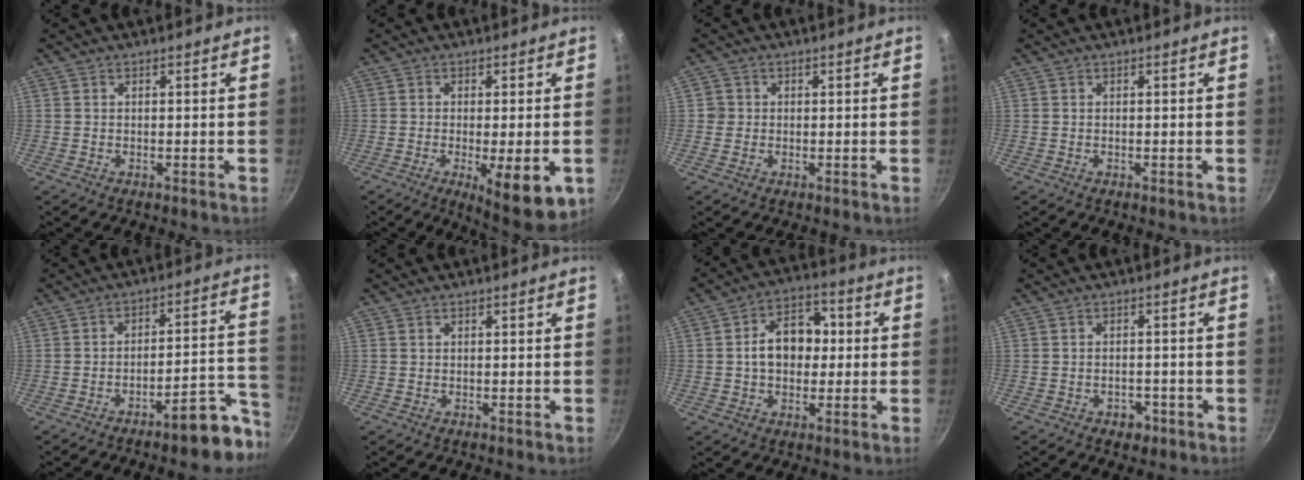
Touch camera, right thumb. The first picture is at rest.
{"total": 11.2, "force": [-3.7, 3.4, 10.0], "torque": [-0.135, -0.015, -0.044]}
{"total": 1.7, "force": [0.0, 1.7, 0.1], "torque": [0.010, 0.006, -0.003]}
{"total": 0.0}
{"total": 11.7, "force": [-7.5, 3.4, 8.3], "torque": [-0.079, 0.083, -0.108]}
{"total": 0.0}
{"total": 10.8, "force": [0.6, 7.6, 7.6], "torque": [-0.092, 0.023, 0.003]}
{"total": 2.7, "force": [-1.5, 1.9, 1.3], "torque": [-0.006, 0.011, -0.016]}